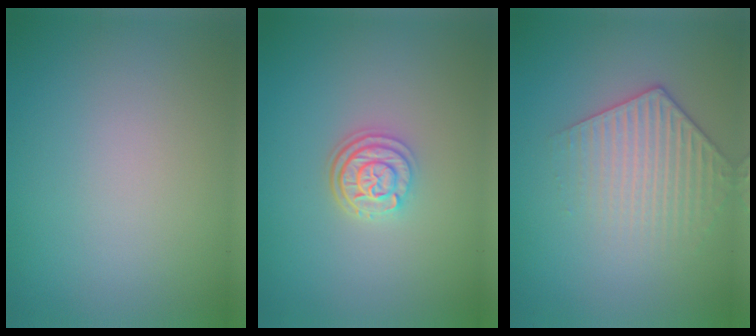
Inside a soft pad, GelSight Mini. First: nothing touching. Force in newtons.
{"total": 3.0, "press": 2.4, "slide": 1.8}
{"total": 3.1, "press": 2.9, "slide": 1.2}